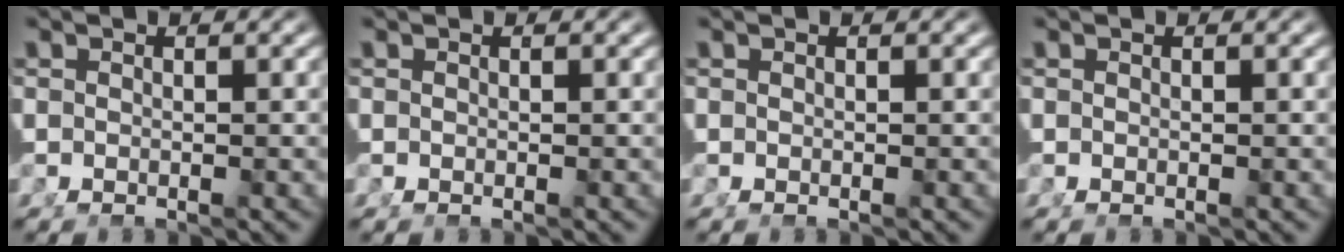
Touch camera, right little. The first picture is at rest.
{"total": 0.0}
{"total": 0.0}
{"total": 0.0}